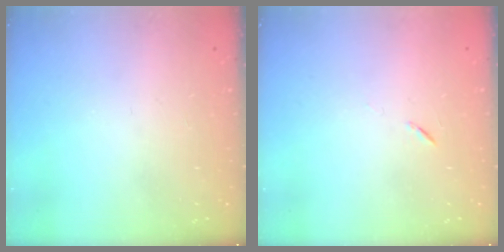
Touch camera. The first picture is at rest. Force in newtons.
{"total": 5.8, "press": 5.4, "slide": 2.1}